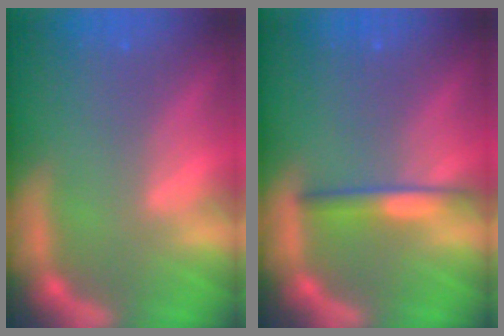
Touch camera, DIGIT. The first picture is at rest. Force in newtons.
{"total": 2.4}